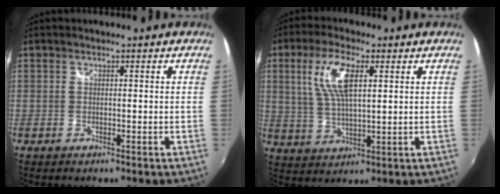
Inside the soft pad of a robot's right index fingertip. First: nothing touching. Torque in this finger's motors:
{"motor_torque": [0.96, 0.19, 0.69, 0.17]}